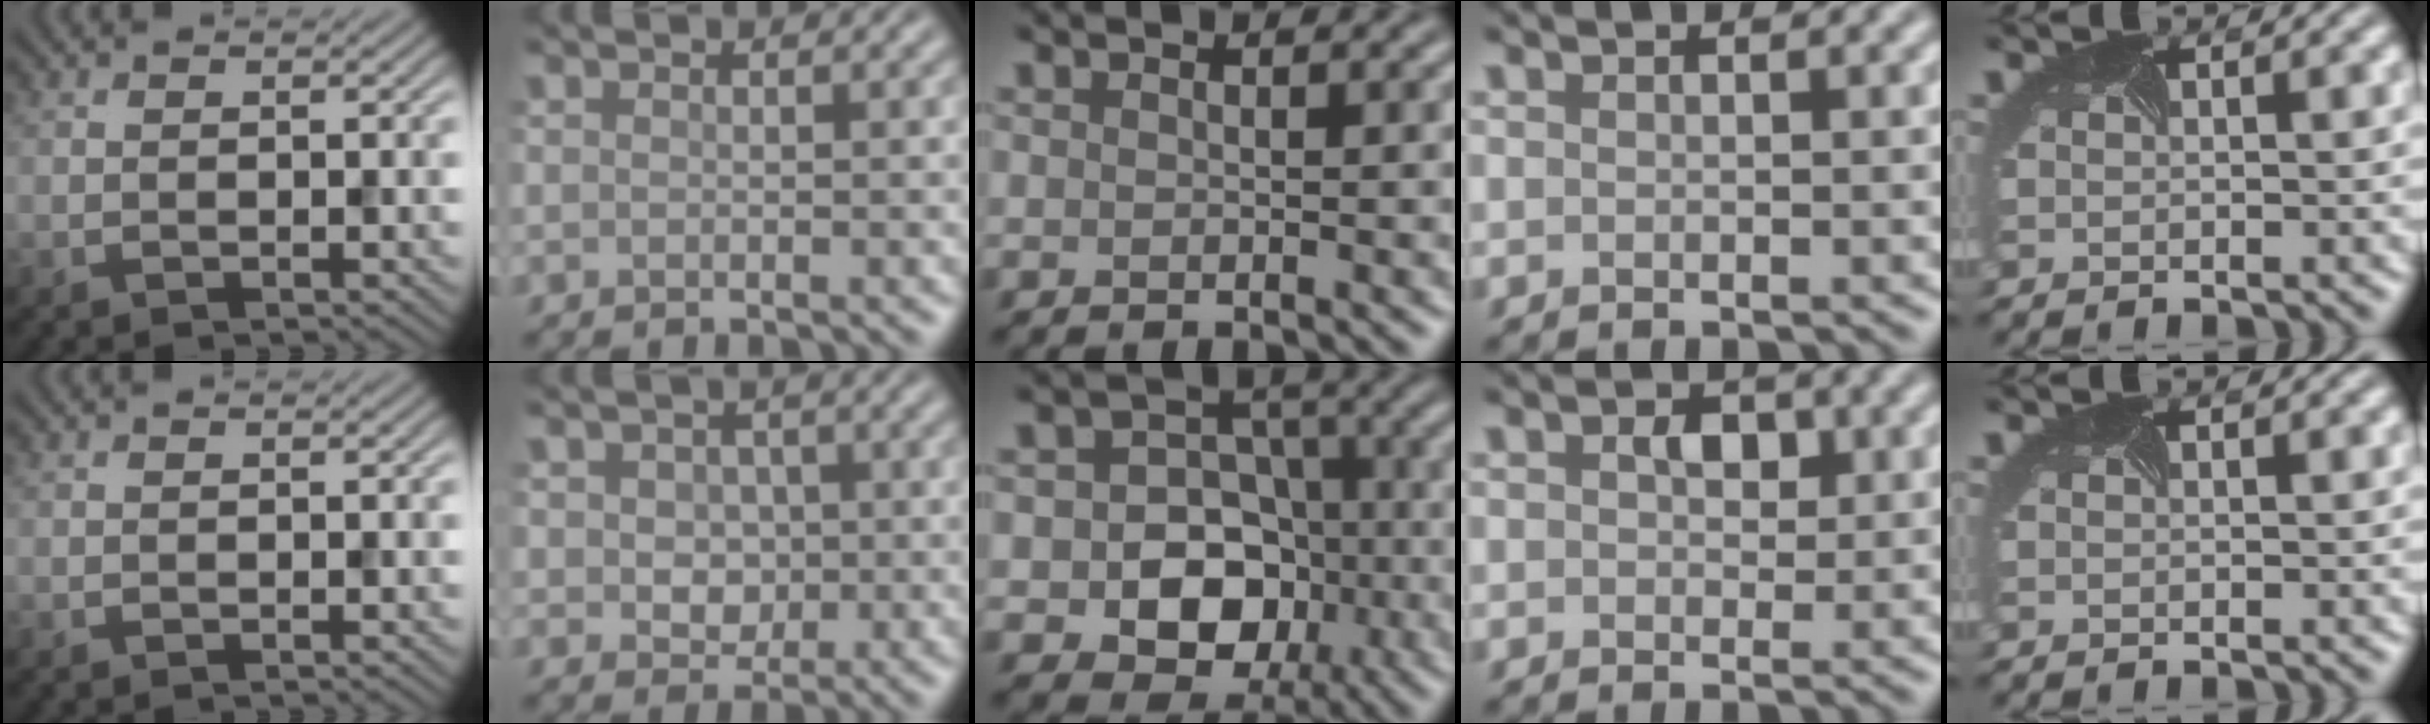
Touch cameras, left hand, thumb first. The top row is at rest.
{"index": {"total": 2.9, "force": [0.2, 2.4, 1.6], "torque": [-0.028, -0.001, -0.002]}, "middle": {"total": 8.0, "force": [-2.0, 6.3, 4.4], "torque": [-0.036, -0.006, -0.051]}, "ring": {"total": 2.1, "force": [0.5, 1.5, 1.3], "torque": [-0.021, -0.001, 0.006]}}